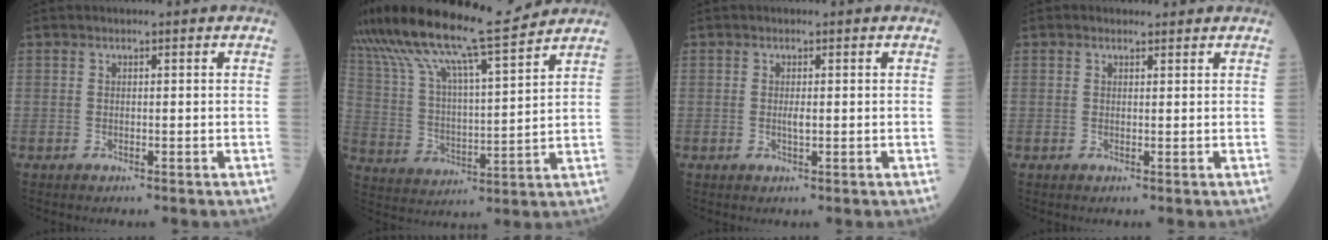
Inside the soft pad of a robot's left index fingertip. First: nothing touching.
{"total": 19.5, "force": [16.3, 1.1, 10.6], "torque": [-0.203, 0.020, 0.288]}
{"total": 1.1, "force": [0.1, 0.1, 1.0], "torque": [-0.022, -0.002, 0.001]}
{"total": 1.1, "force": [1.0, 0.4, 0.2], "torque": [-0.012, 0.007, 0.015]}